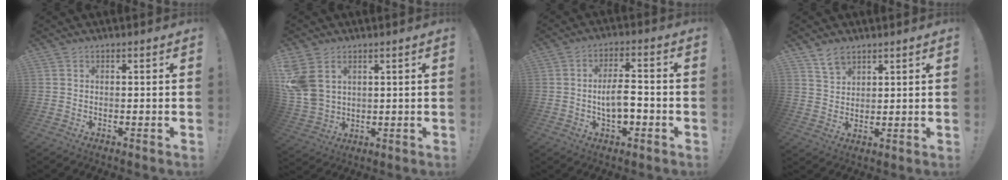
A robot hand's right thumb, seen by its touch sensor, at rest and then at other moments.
{"total": 9.0, "force": [3.8, 6.4, 5.0], "torque": [-0.108, -0.014, 0.080]}
{"total": 9.8, "force": [-1.7, 4.4, 8.6], "torque": [-0.155, 0.009, -0.032]}
{"total": 5.5, "force": [4.5, 2.7, 1.7], "torque": [-0.024, -0.024, 0.085]}